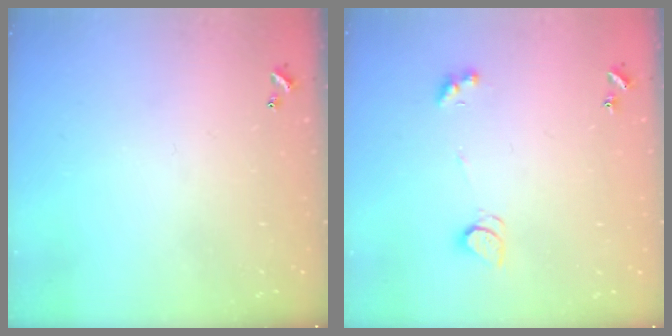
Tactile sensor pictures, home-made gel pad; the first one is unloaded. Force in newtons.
{"total": 2.5, "press": 2.4, "slide": 0.5}